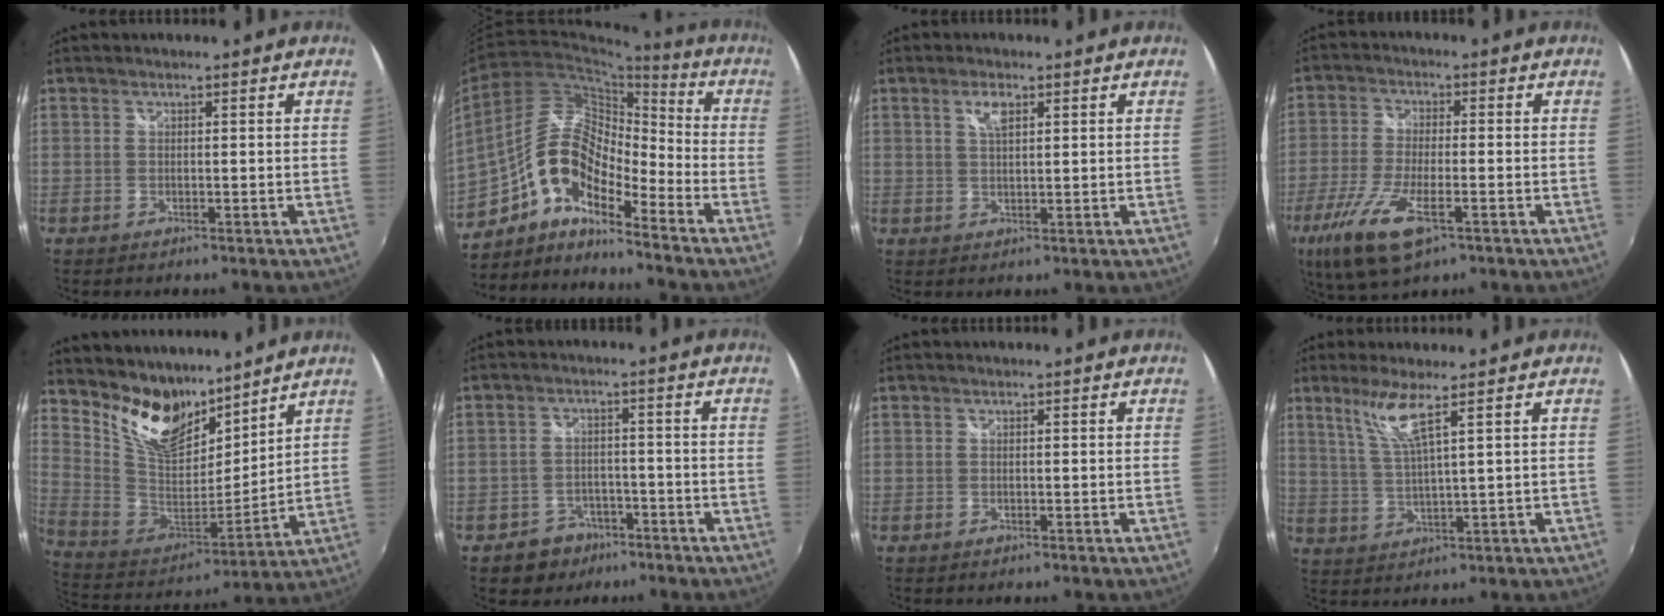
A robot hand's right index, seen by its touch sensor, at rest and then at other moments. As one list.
[{"total": 12.5, "force": [-7.4, 5.2, 8.7], "torque": [-0.160, 0.019, -0.150]}, {"total": 3.1, "force": [1.5, 1.1, 2.4], "torque": [-0.044, 0.002, 0.026]}, {"total": 12.6, "force": [-6.6, 4.2, 9.9], "torque": [-0.221, -0.033, -0.127]}, {"total": 16.3, "force": [12.2, 7.9, 7.4], "torque": [-0.158, -0.003, 0.238]}, {"total": 6.5, "force": [-4.2, 4.8, 1.1], "torque": [-0.044, 0.018, -0.058]}, {"total": 0.0}, {"total": 5.9, "force": [3.6, -0.5, 4.7], "torque": [-0.096, -0.007, 0.077]}]